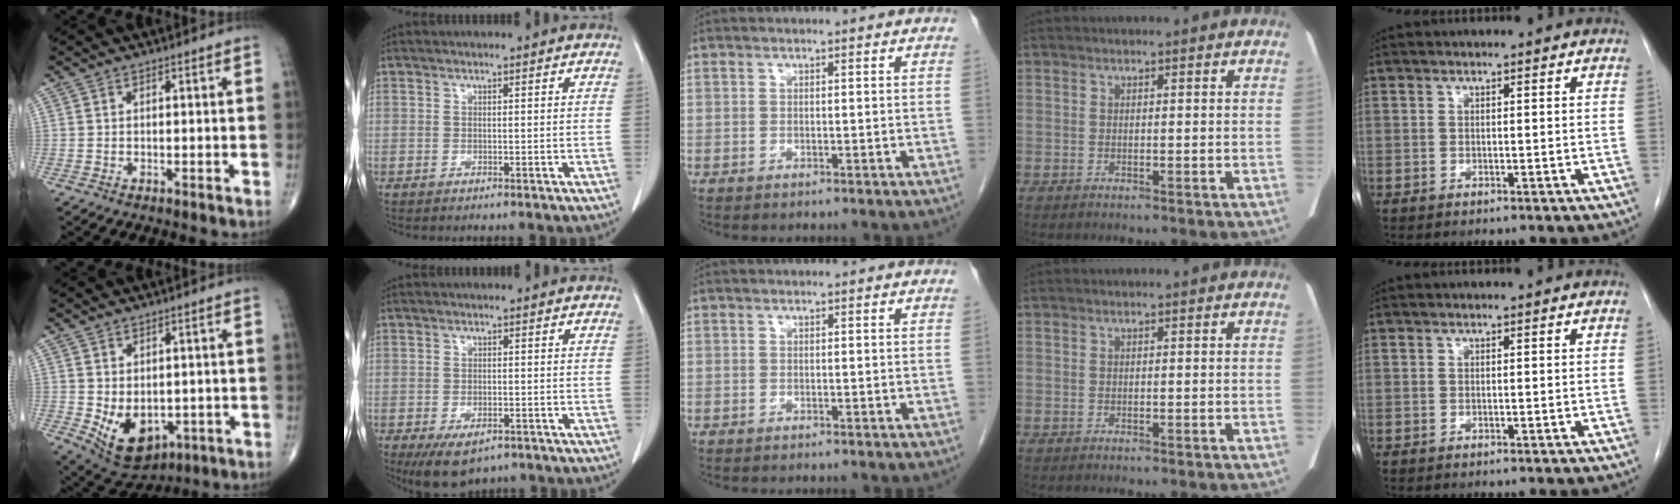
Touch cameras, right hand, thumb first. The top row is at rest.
{"thumb": {"total": 9.9, "force": [-2.0, 6.8, 7.0], "torque": [-0.089, -0.007, -0.007]}, "index": {"total": 6.7, "force": [-4.4, 3.1, 4.0], "torque": [-0.067, -0.008, -0.064]}}